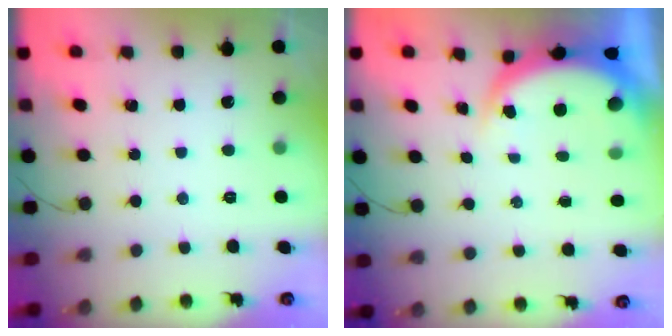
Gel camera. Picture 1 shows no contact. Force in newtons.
{"total": 4.7, "press": 4.7, "slide": 0.2}